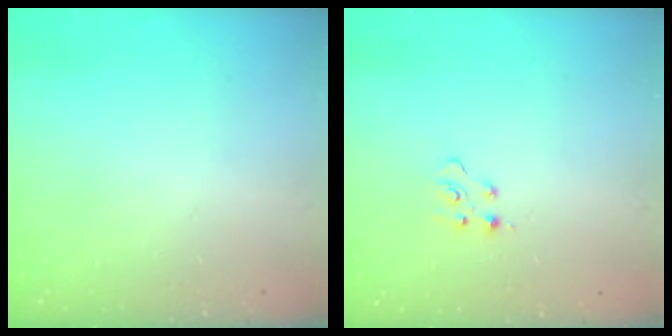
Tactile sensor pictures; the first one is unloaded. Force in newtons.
{"total": 3.5, "press": 3.5, "slide": 0.4}